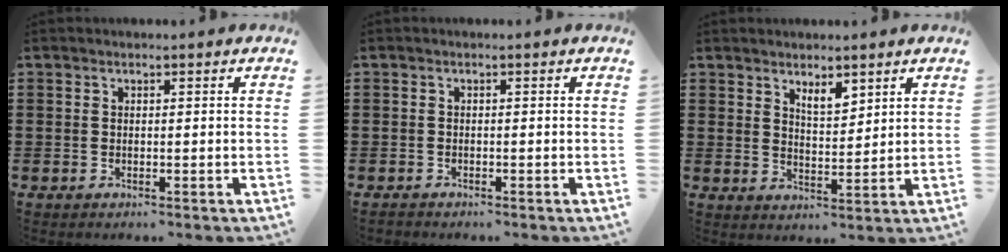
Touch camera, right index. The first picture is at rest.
{"total": 0.9, "force": [-0.8, 0.4, 0.0], "torque": [-0.001, 0.002, -0.018]}
{"total": 3.6, "force": [3.0, 1.3, 1.5], "torque": [-0.028, -0.004, 0.053]}